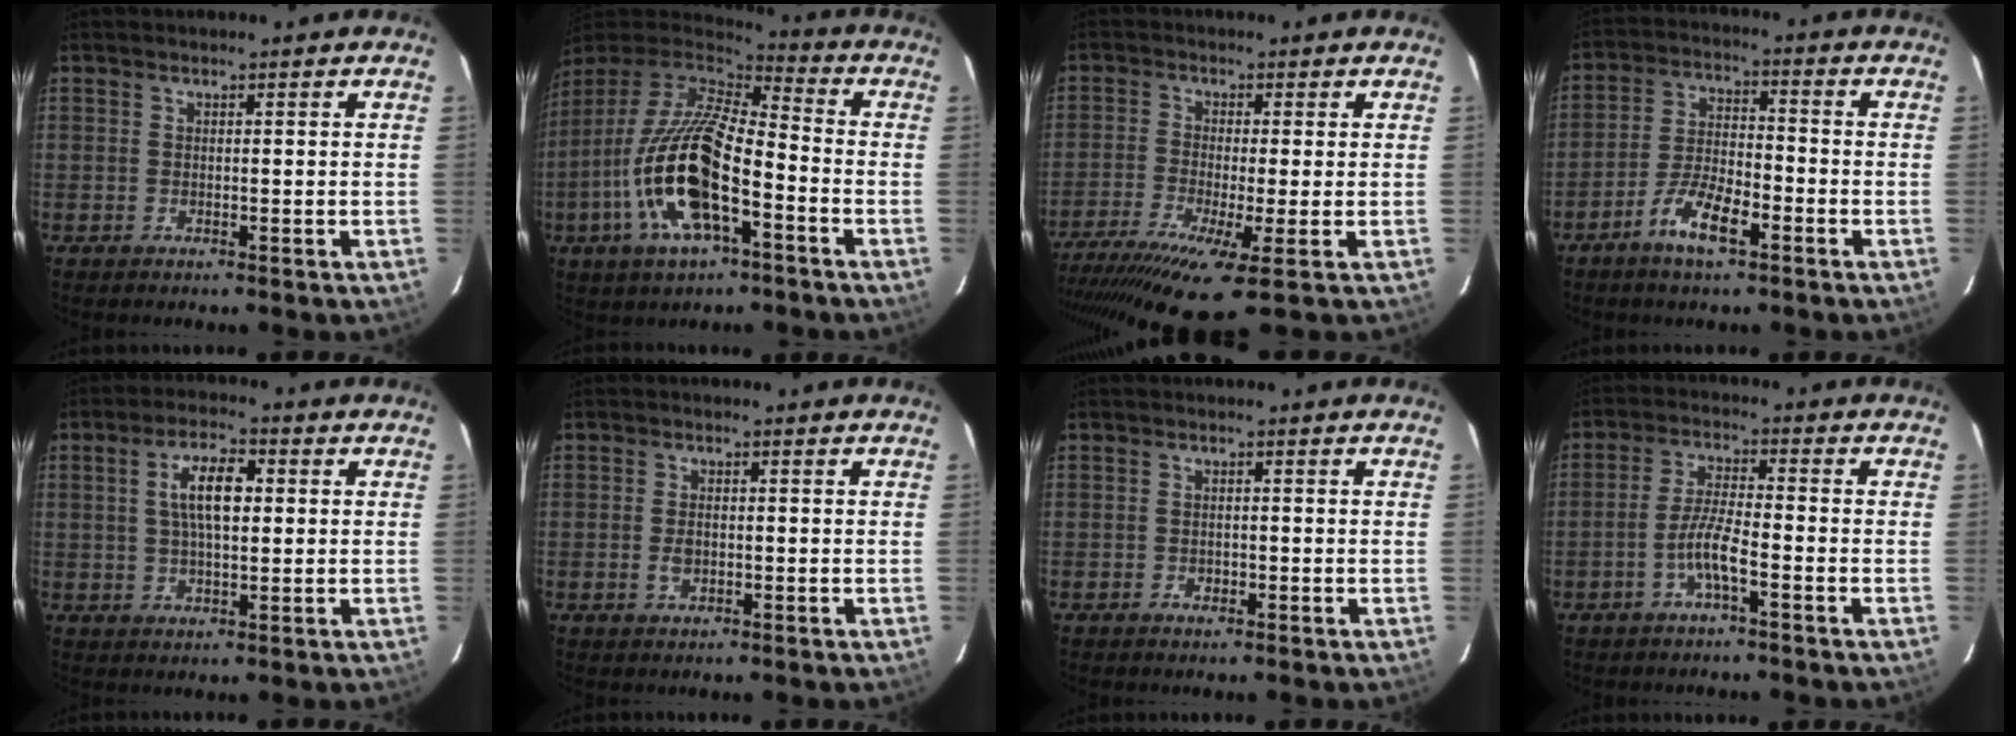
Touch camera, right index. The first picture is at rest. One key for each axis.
{"total": 20.1, "fx": -7.4, "fy": 7.2, "fz": 17.3, "tx": -0.348, "ty": -0.027, "tz": -0.146}
{"total": 14.7, "fx": -8.0, "fy": 2.2, "fz": 12.2, "tx": -0.250, "ty": -0.064, "tz": -0.141}
{"total": 8.3, "fx": -5.0, "fy": 2.4, "fz": 6.1, "tx": -0.131, "ty": 0.001, "tz": -0.094}
{"total": 7.7, "fx": 1.4, "fy": 3.1, "fz": 6.8, "tx": -0.127, "ty": 0.011, "tz": 0.026}
{"total": 2.6, "fx": -0.7, "fy": 1.6, "fz": 1.9, "tx": -0.037, "ty": 0.001, "tz": -0.012}
{"total": 1.4, "fx": -0.7, "fy": 1.0, "fz": 0.6, "tx": -0.012, "ty": -0.001, "tz": -0.010}
{"total": 5.3, "fx": -2.8, "fy": 0.5, "fz": 4.5, "tx": -0.096, "ty": 0.007, "tz": -0.053}